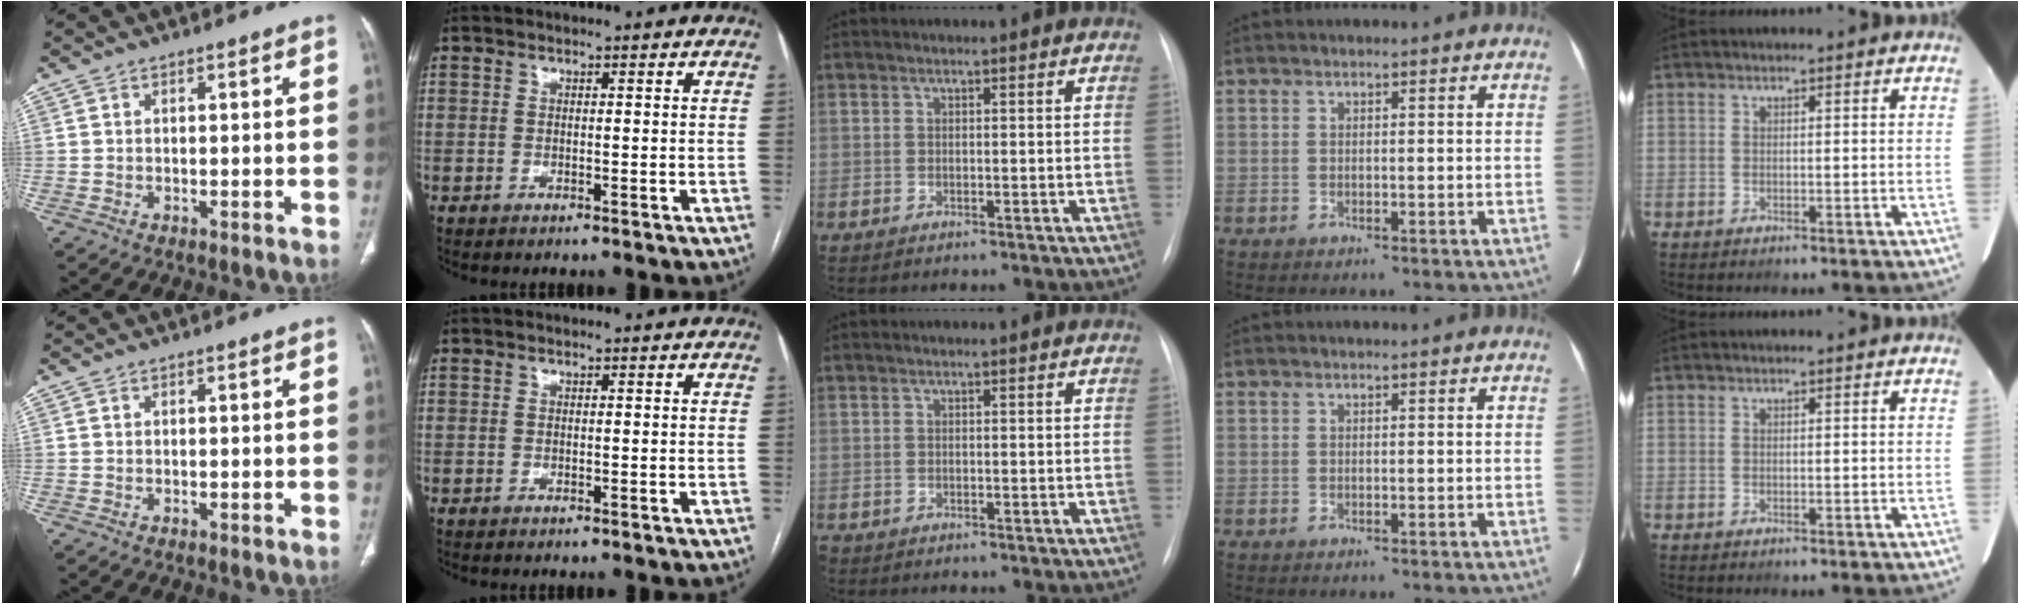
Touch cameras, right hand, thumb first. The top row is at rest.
{}